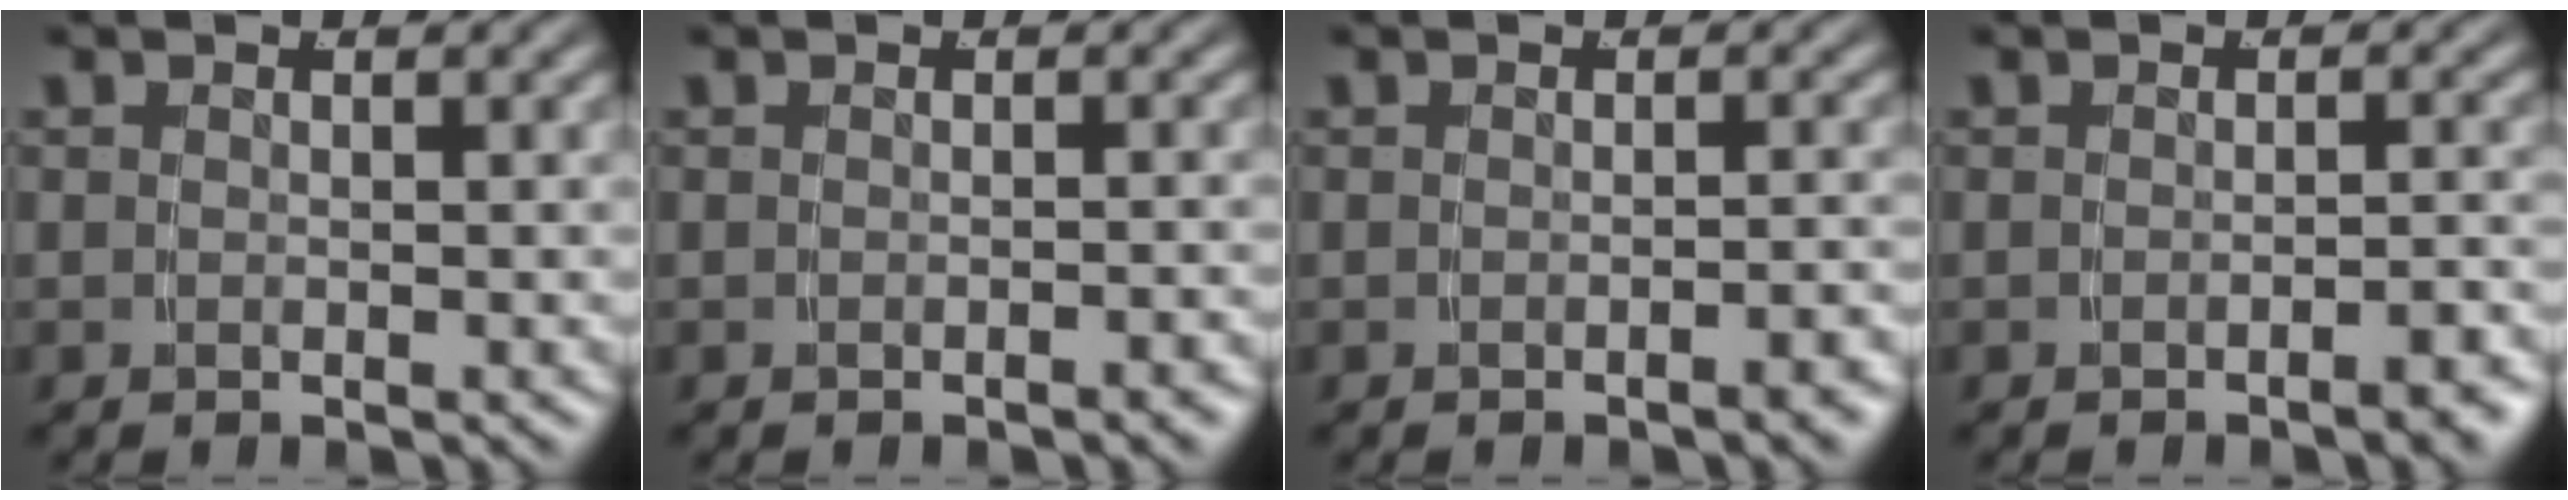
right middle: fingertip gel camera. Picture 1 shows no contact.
{"total": 0.8, "force": [-0.7, -0.1, 0.3], "torque": [-0.002, 0.007, -0.015]}
{"total": 1.4, "force": [-1.2, -0.1, 0.7], "torque": [-0.007, 0.010, -0.024]}
{"total": 2.0, "force": [-1.7, 0.0, 1.1], "torque": [-0.010, 0.008, -0.032]}